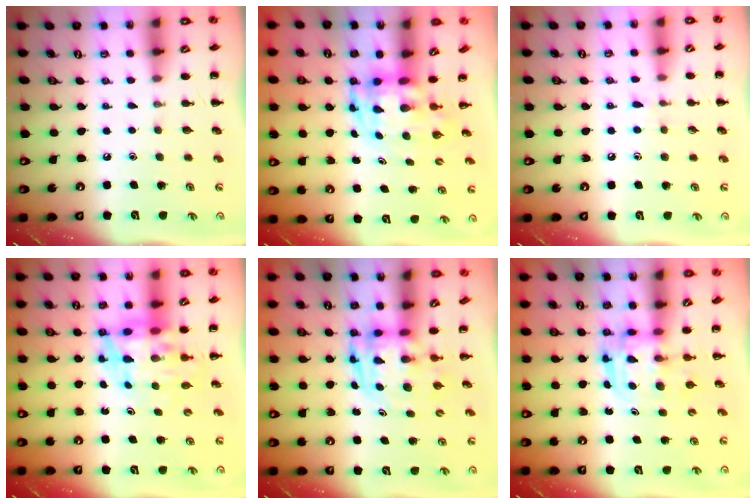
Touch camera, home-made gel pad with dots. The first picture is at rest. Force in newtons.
{"total": 3.6, "press": 3.5, "slide": 0.9}
{"total": 6.1, "press": 5.7, "slide": 2.2}
{"total": 6.9, "press": 6.5, "slide": 2.1}
{"total": 3.3, "press": 3.2, "slide": 0.7}
{"total": 3.0, "press": 3.0, "slide": 0.3}